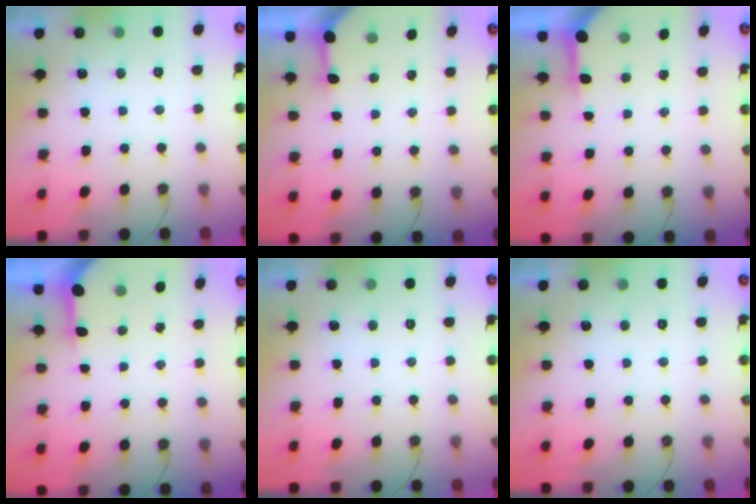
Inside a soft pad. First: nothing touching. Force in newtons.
{"total": 3.2, "press": 3.2, "slide": 0.4}
{"total": 3.5, "press": 3.5, "slide": 0.5}
{"total": 3.0, "press": 3.0, "slide": 0.2}
{"total": 0.0}
{"total": 0.0}